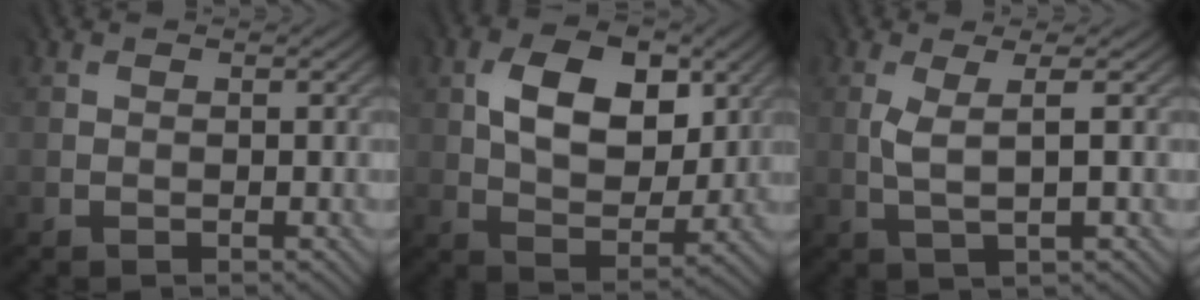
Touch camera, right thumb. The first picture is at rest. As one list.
[{"total": 9.7, "force": [3.1, 6.0, 7.0], "torque": [-0.121, 0.000, 0.054]}, {"total": 2.4, "force": [0.3, 0.0, 2.4], "torque": [-0.050, 0.000, 0.007]}]